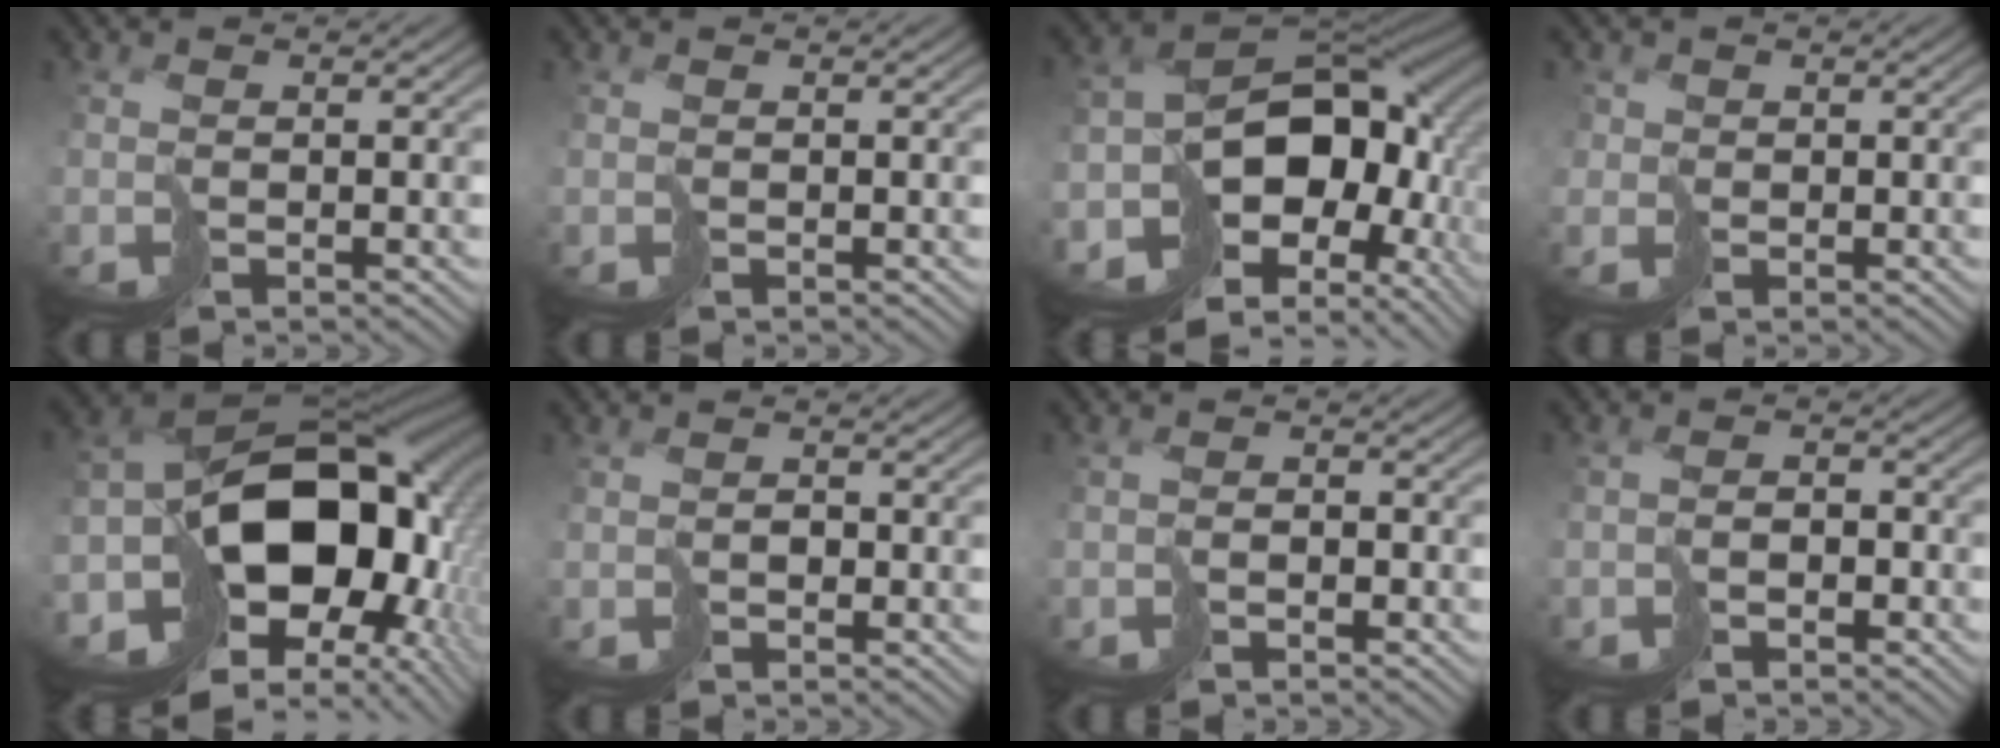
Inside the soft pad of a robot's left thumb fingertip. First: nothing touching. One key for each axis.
{"total": 0.0}
{"total": 15.1, "fx": -3.9, "fy": 10.7, "fz": 9.9, "tx": -0.143, "ty": -0.029, "tz": -0.041}
{"total": 1.8, "fx": 0.4, "fy": 1.5, "fz": -0.8, "tx": 0.013, "ty": -0.001, "tz": 0.001}
{"total": 18.4, "fx": -4.1, "fy": 12.8, "fz": 12.5, "tx": -0.202, "ty": -0.037, "tz": -0.047}
{"total": 1.0, "fx": -0.8, "fy": 0.6, "fz": -0.1, "tx": 0.008, "ty": 0.002, "tz": -0.016}
{"total": 1.8, "fx": -1.5, "fy": 1.0, "fz": 0.1, "tx": 0.010, "ty": 0.001, "tz": -0.031}
{"total": 2.5, "fx": -2.0, "fy": 1.4, "fz": 0.3, "tx": 0.009, "ty": -0.001, "tz": -0.042}